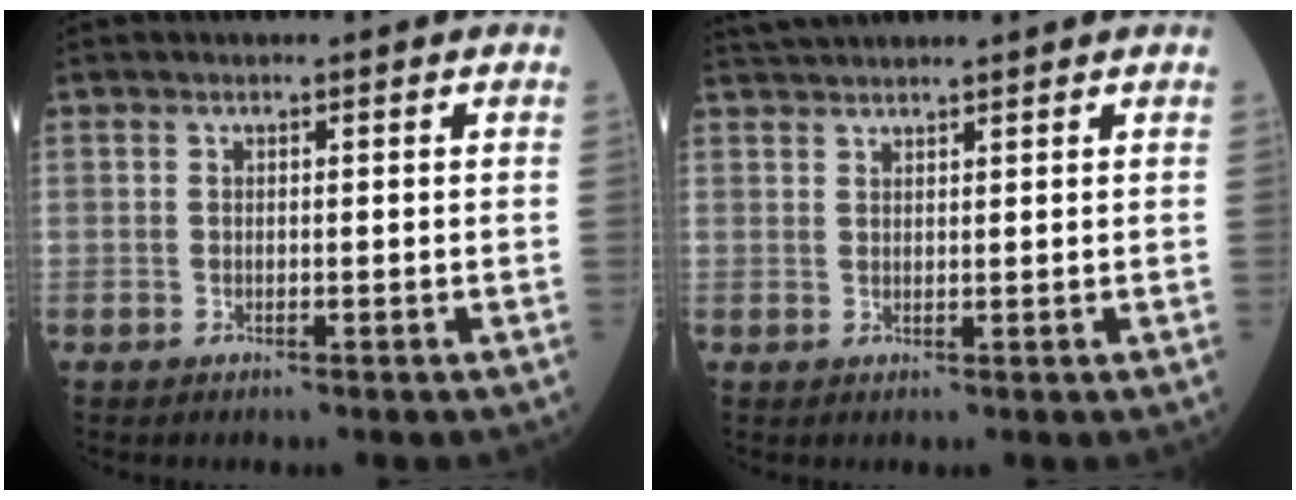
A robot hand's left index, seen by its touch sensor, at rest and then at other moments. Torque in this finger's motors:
{"motor_torque": [0.97, -1.17, 0.16, 0.08]}